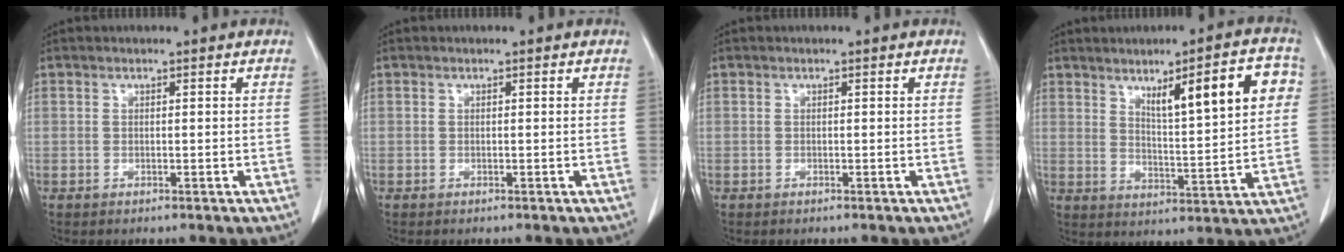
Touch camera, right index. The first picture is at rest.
{"total": 0.0}
{"total": 0.0}
{"total": 12.1, "force": [4.8, 1.8, 11.0], "torque": [-0.160, 0.009, 0.074]}